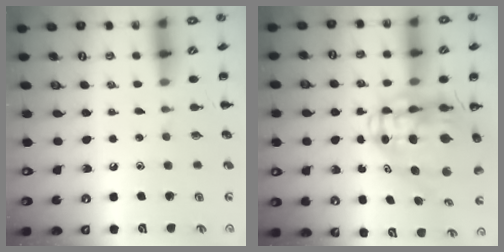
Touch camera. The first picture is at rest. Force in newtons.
{"total": 11.3, "press": 10.9, "slide": 2.8}